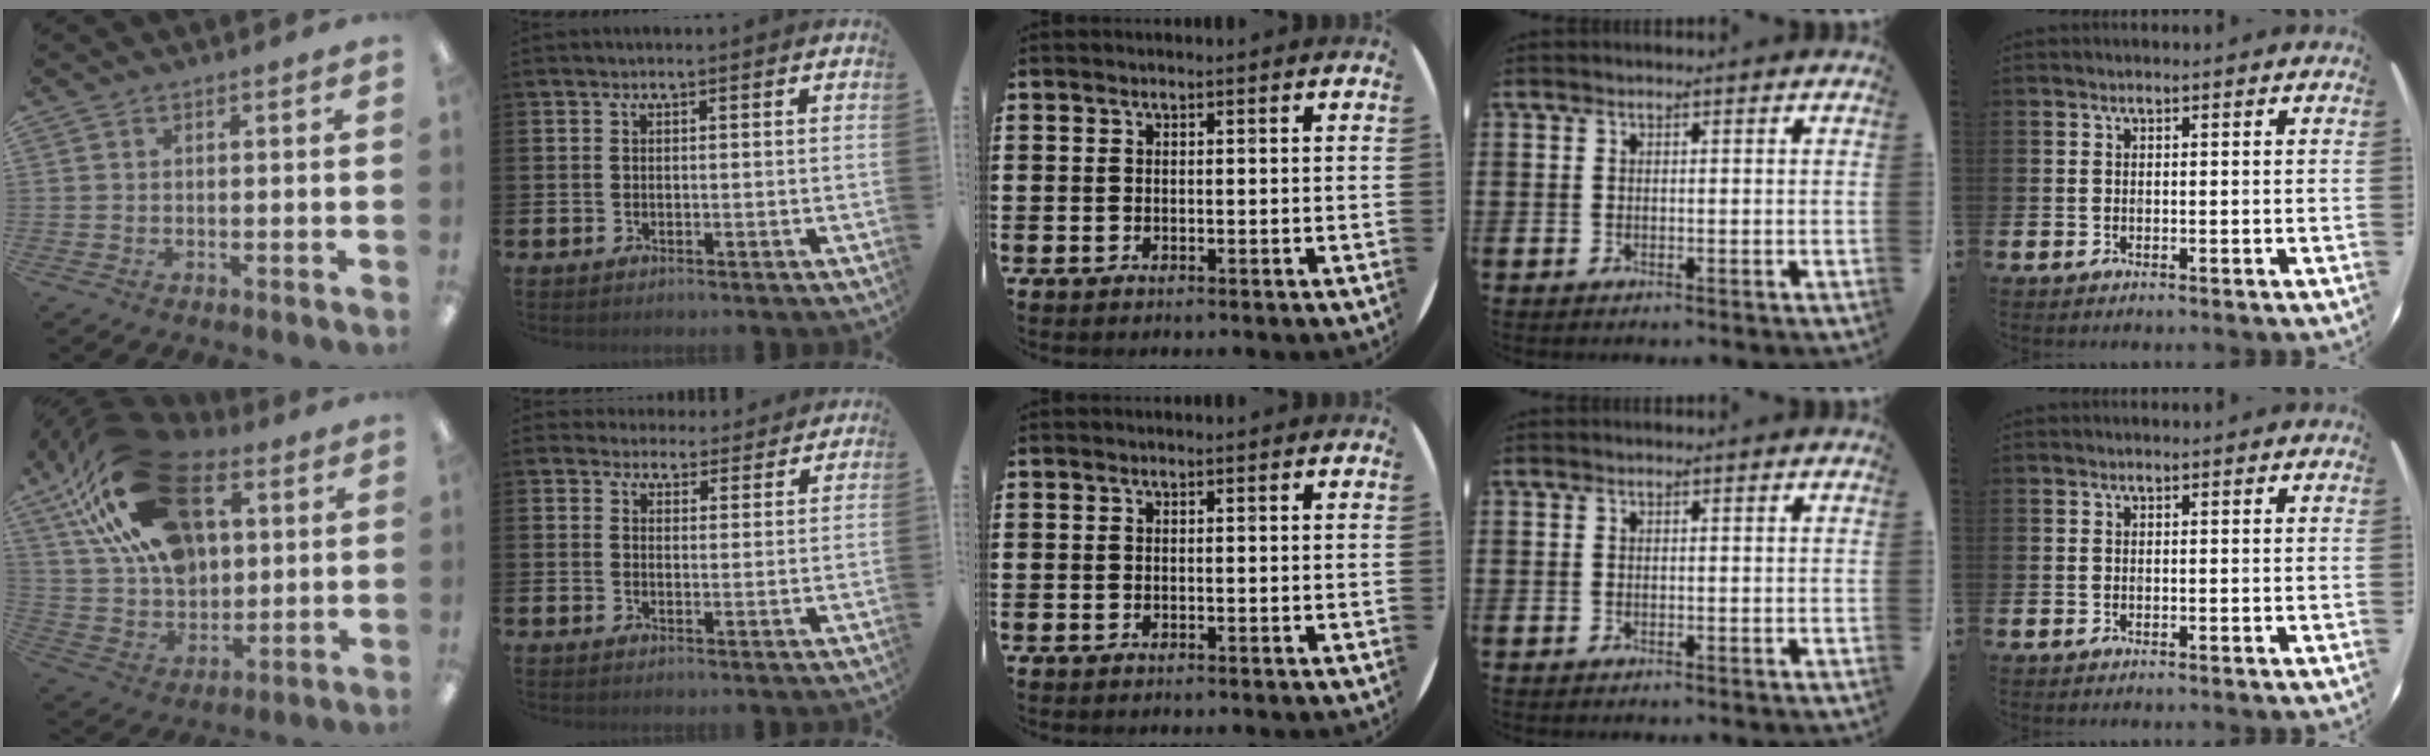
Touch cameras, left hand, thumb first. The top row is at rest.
{"thumb": {"total": 27.3, "force": [12.9, 16.6, 17.5], "torque": [-0.304, -0.044, 0.239]}, "index": {"total": 3.7, "force": [3.5, 1.3, -0.1], "torque": [-0.001, -0.023, 0.060]}}